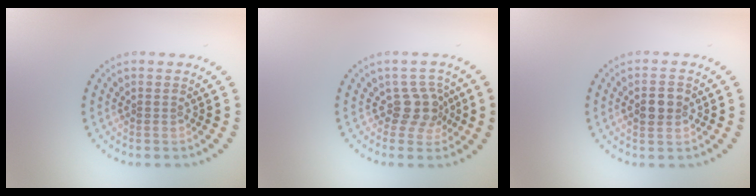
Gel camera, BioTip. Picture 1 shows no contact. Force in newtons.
{"total": 2.7, "press": 2.1, "slide": 1.8}
{"total": 2.8, "press": 2.8, "slide": 0.0}